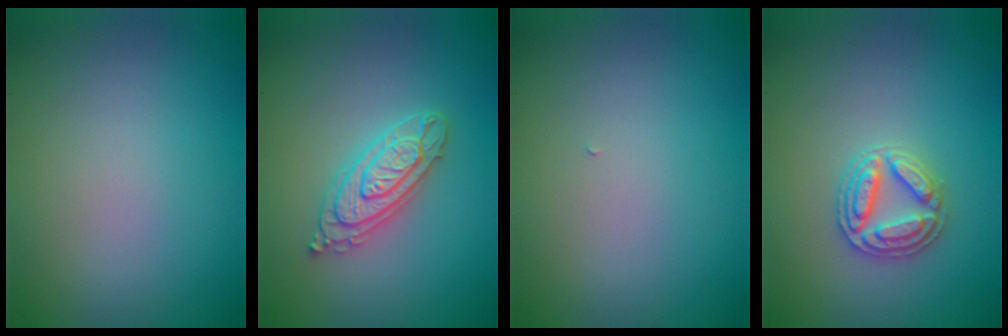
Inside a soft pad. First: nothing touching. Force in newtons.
{"total": 4.0, "press": 4.0, "slide": 0.6}
{"total": 0.0}
{"total": 3.1, "press": 3.0, "slide": 0.7}